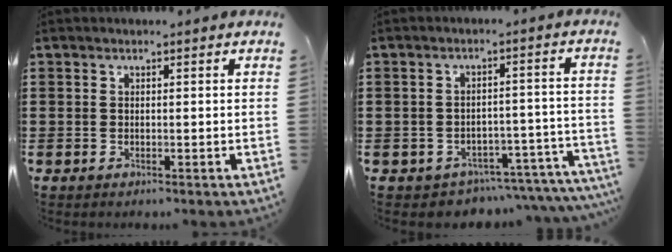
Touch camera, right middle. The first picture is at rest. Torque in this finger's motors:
{"motor_torque": [1.20, -0.93, 0.10, 0.01]}